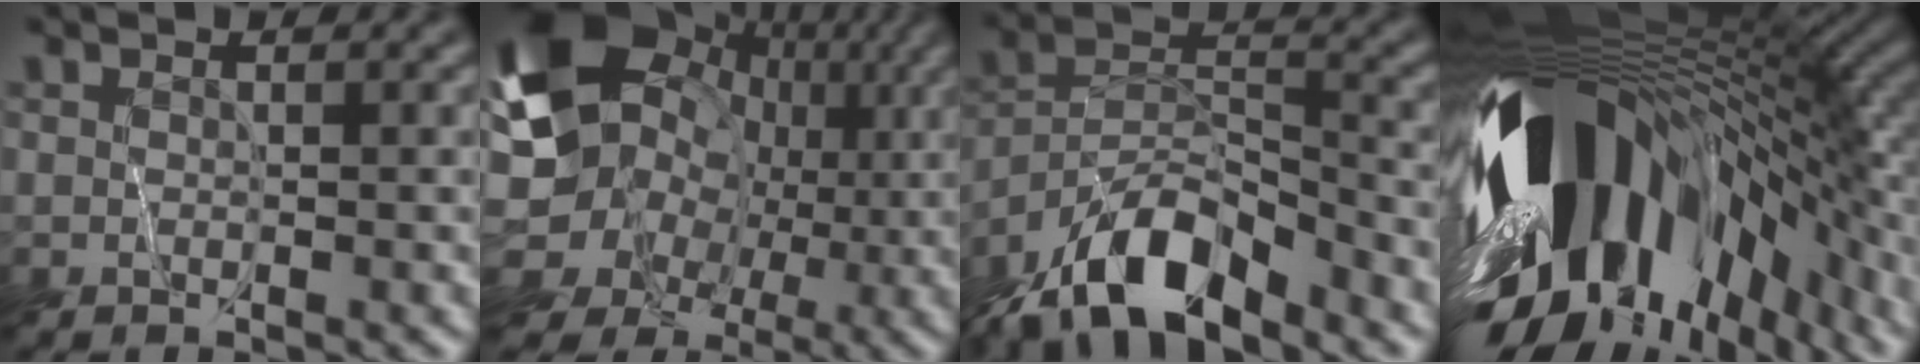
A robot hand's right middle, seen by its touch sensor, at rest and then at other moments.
{"total": 13.5, "force": [0.6, 11.5, 7.1], "torque": [-0.148, 0.003, 0.016]}
{"total": 9.7, "force": [-7.5, 3.4, 5.1], "torque": [-0.086, 0.008, -0.152]}
{"total": 17.4, "force": [-5.1, 8.9, 14.0], "torque": [-0.263, -0.019, -0.083]}